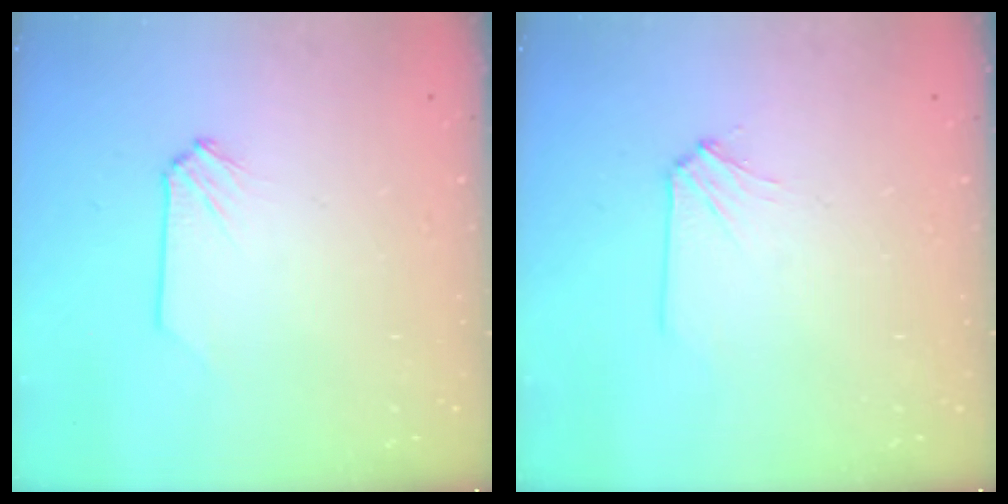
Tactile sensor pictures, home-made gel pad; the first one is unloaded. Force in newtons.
{"total": 2.1, "press": 2.1, "slide": 0.4}